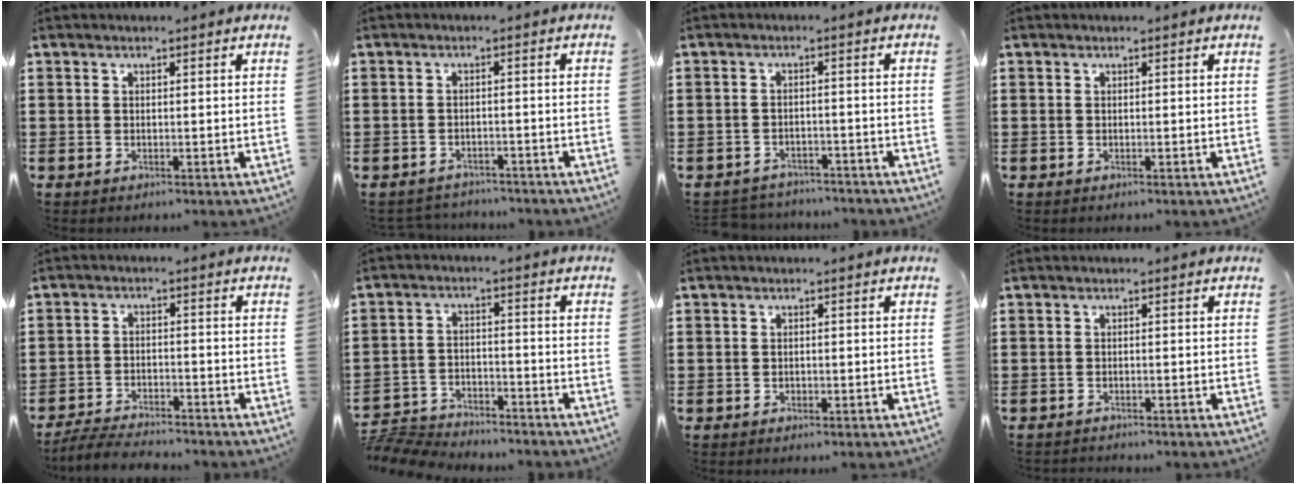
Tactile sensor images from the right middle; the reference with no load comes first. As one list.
[{"total": 2.2, "force": [-2.2, 0.6, -0.2], "torque": [-0.005, -0.001, -0.049]}, {"total": 2.7, "force": [-2.6, 0.6, -0.3], "torque": [-0.004, 0.001, -0.060]}, {"total": 0.0}, {"total": 4.6, "force": [-4.5, 0.7, 0.6], "torque": [-0.017, 0.004, -0.094]}, {"total": 6.2, "force": [-6.1, 0.9, 0.6], "torque": [-0.017, 0.011, -0.126]}, {"total": 0.7, "force": [-0.3, 0.7, 0.0], "torque": [-0.002, 0.006, -0.009]}, {"total": 0.8, "force": [-0.8, 0.1, -0.1], "torque": [0.000, 0.002, -0.018]}]